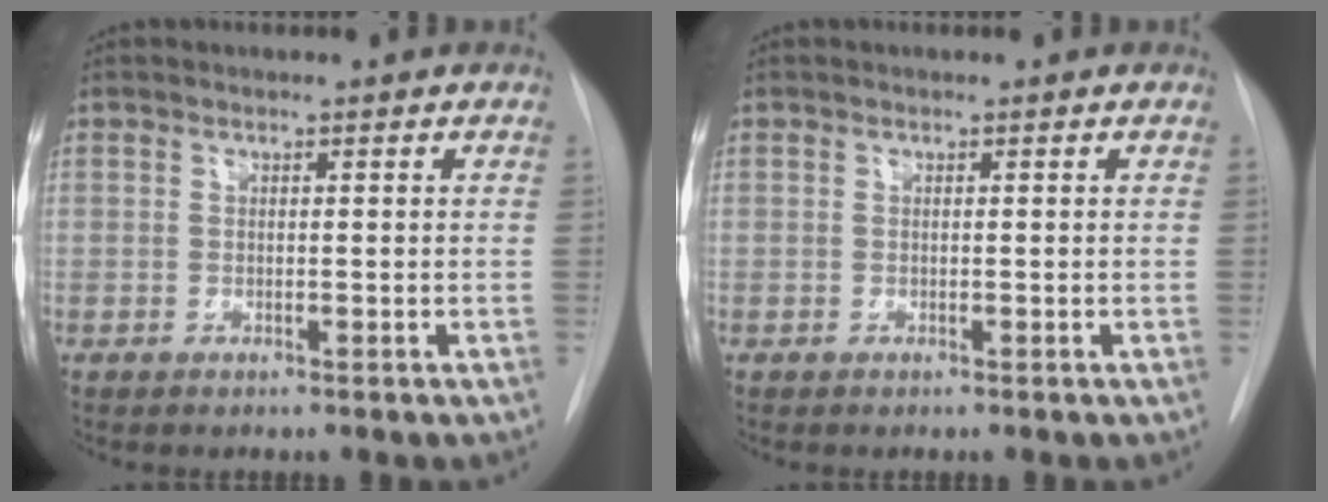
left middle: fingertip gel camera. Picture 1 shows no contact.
{"total": 0.0}